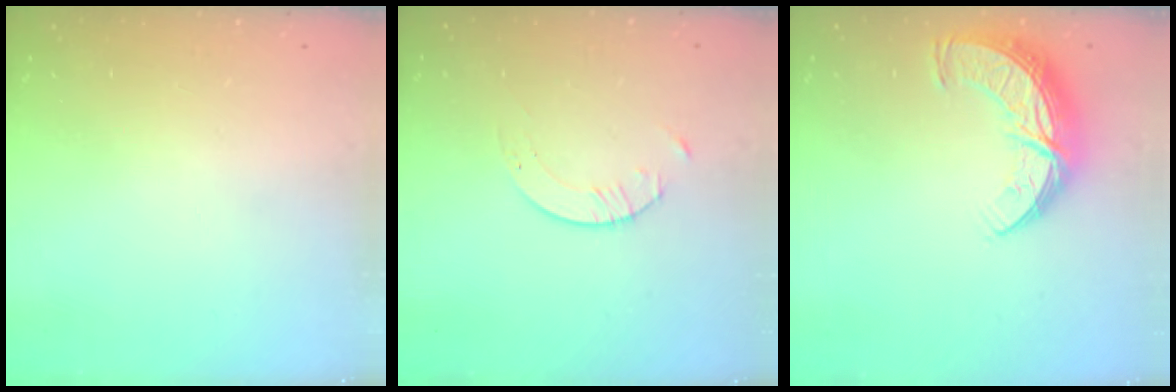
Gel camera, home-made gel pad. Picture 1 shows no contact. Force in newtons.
{"total": 1.7, "press": 1.7, "slide": 0.2}
{"total": 10.6, "press": 10.6, "slide": 0.9}